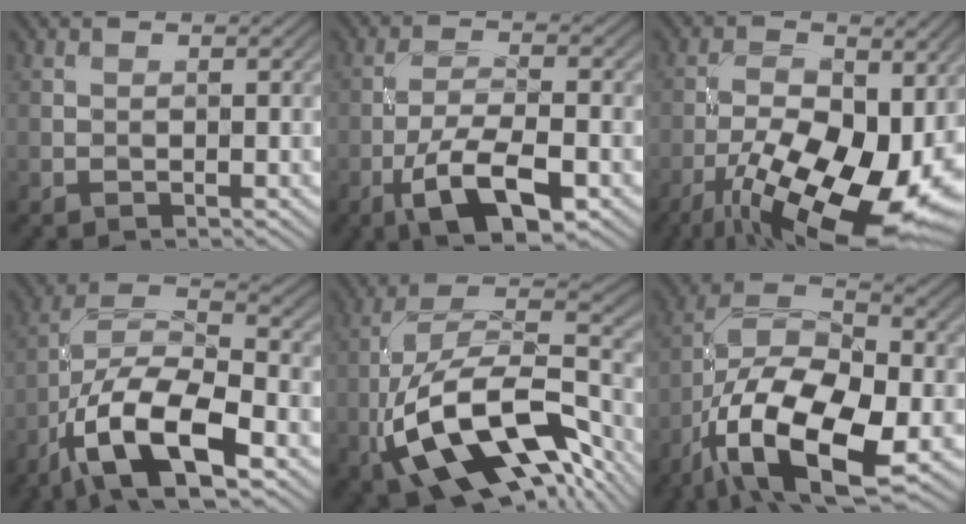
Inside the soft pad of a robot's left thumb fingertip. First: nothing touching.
{"total": 9.2, "force": [-4.4, 3.0, 7.5], "torque": [-0.142, 0.000, -0.085]}
{"total": 16.5, "force": [-6.1, 7.2, 13.5], "torque": [-0.233, -0.018, -0.100]}
{"total": 13.4, "force": [-6.7, 5.2, 10.4], "torque": [-0.200, -0.006, -0.137]}
{"total": 17.6, "force": [-6.2, 8.7, 14.0], "torque": [-0.271, -0.008, -0.104]}
{"total": 16.0, "force": [-7.1, 7.1, 12.4], "torque": [-0.238, -0.017, -0.142]}